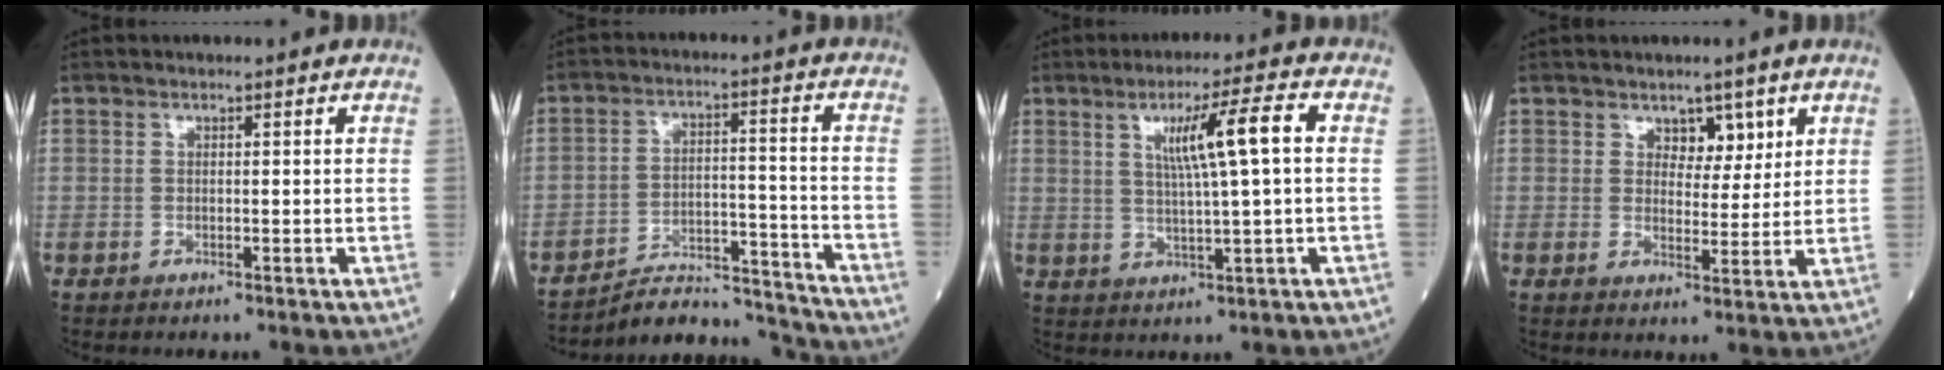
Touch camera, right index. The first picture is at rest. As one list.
[{"total": 10.8, "force": [-10.8, 0.3, 0.1], "torque": [0.005, 0.038, -0.174]}, {"total": 8.0, "force": [1.9, -0.3, 7.8], "torque": [-0.133, 0.006, 0.033]}, {"total": 3.8, "force": [2.3, 2.2, 2.1], "torque": [-0.019, 0.000, 0.036]}]